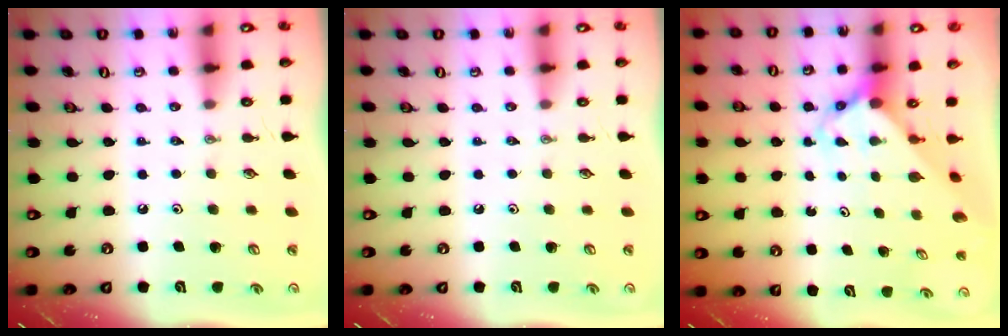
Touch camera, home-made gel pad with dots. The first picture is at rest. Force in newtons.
{"total": 0.0}
{"total": 3.8, "press": 3.8, "slide": 0.4}